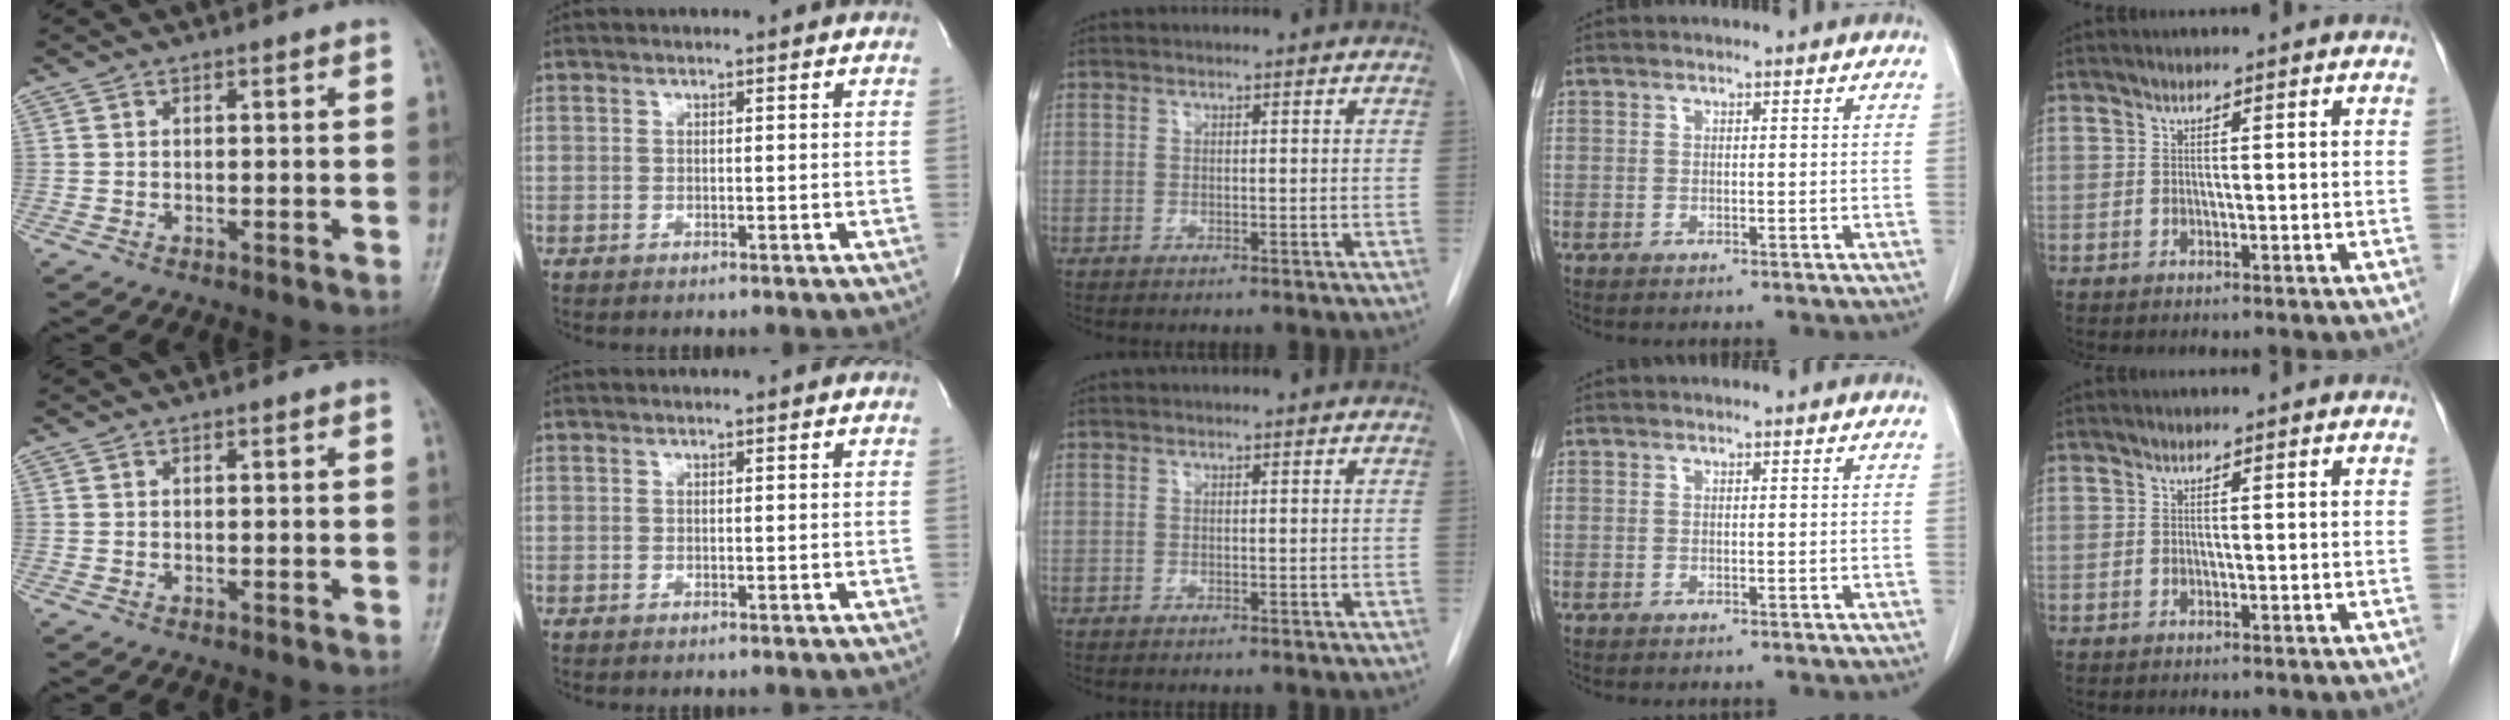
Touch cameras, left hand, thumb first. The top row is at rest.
{}